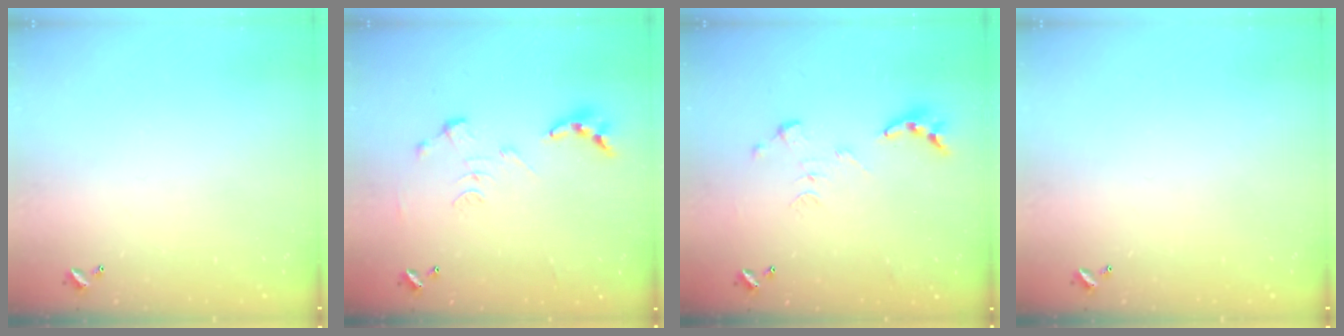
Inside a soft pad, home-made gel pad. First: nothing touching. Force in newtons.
{"total": 0.0}
{"total": 0.0}
{"total": 0.0}